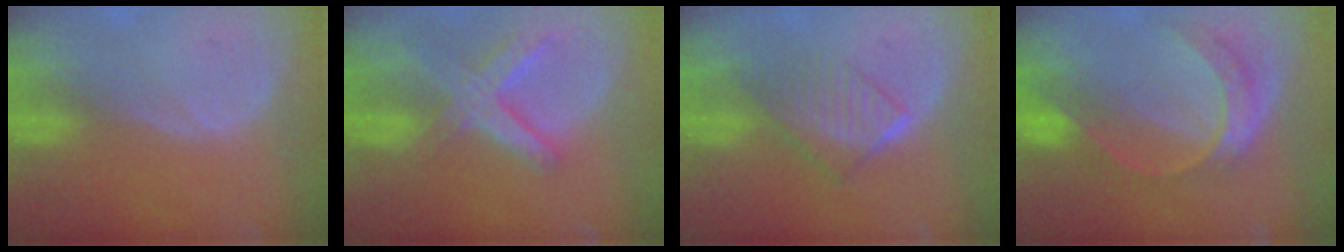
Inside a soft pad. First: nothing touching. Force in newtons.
{"total": 8.2, "press": 7.0, "slide": 4.3}
{"total": 6.4, "press": 5.7, "slide": 2.9}
{"total": 7.7, "press": 6.4, "slide": 4.4}